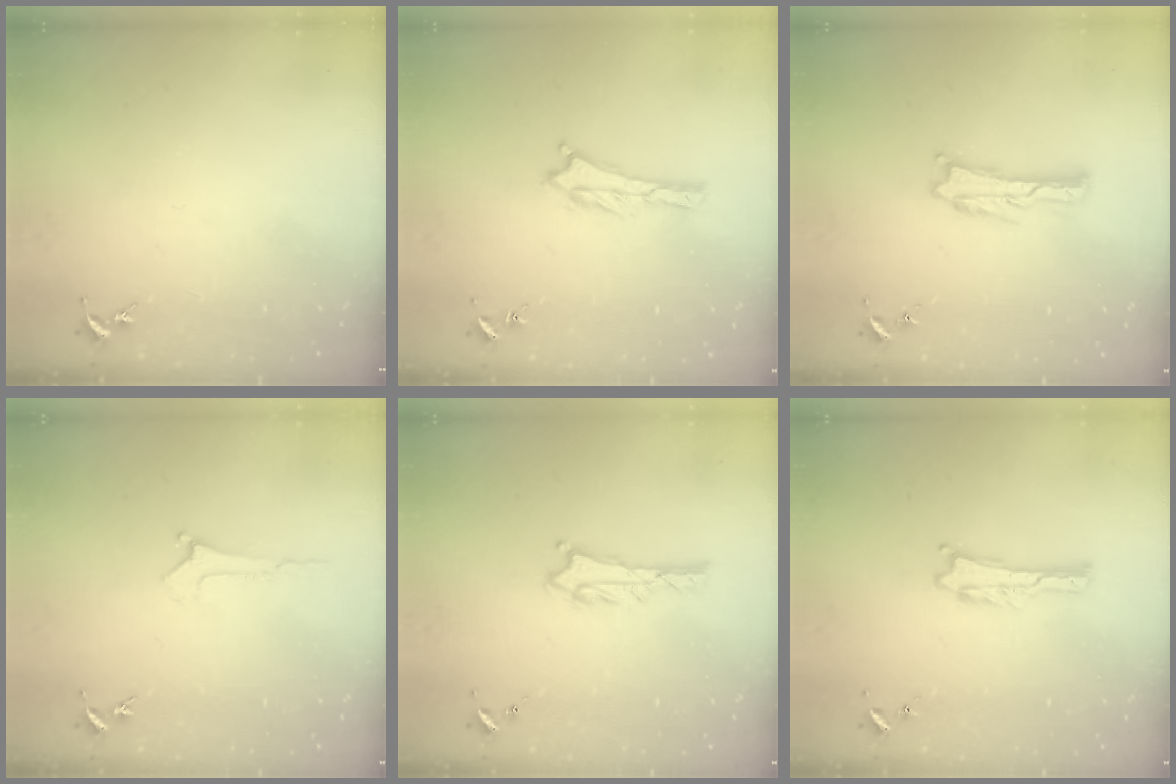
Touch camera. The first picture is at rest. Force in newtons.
{"total": 0.0}
{"total": 0.8, "press": 0.8, "slide": 0.2}
{"total": 0.0}
{"total": 2.0, "press": 2.0, "slide": 0.3}
{"total": 0.0}